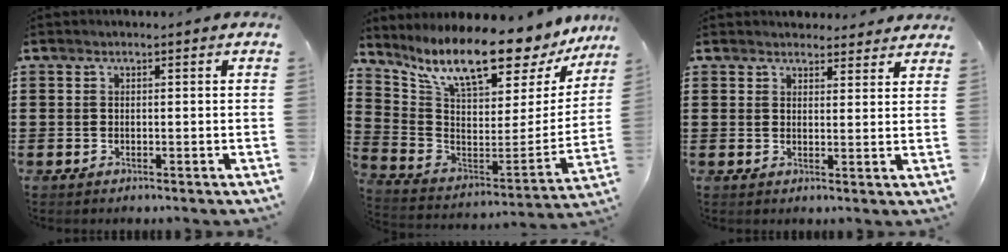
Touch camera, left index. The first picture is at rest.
{"total": 12.9, "force": [10.5, 2.5, 7.1], "torque": [-0.168, -0.081, 0.178]}
{"total": 3.0, "force": [2.9, 0.7, 0.1], "torque": [-0.003, -0.010, 0.054]}